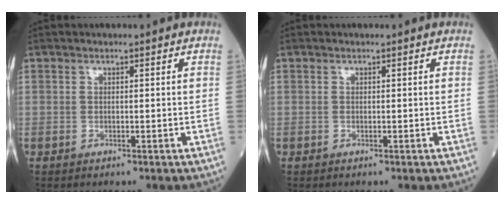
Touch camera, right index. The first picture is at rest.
{"total": 0.0}